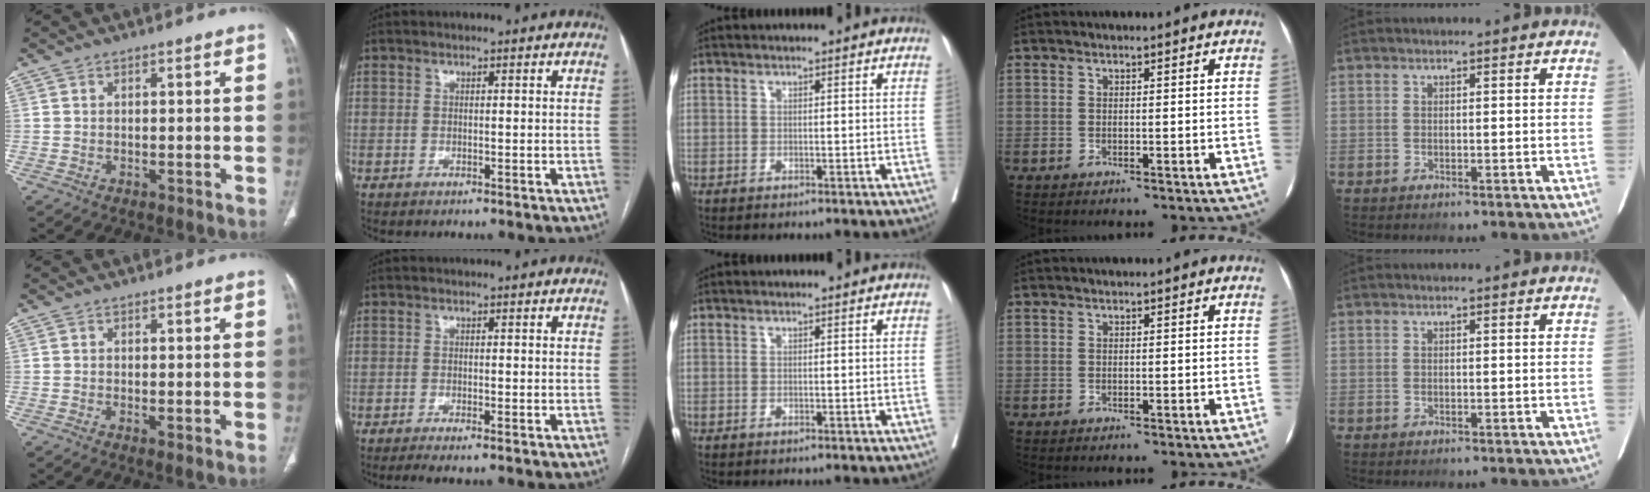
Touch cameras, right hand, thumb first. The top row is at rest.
{"thumb": {"total": 1.4, "force": [-0.2, 0.3, 1.3], "torque": [-0.031, -0.008, -0.004]}, "index": {"total": 2.6, "force": [-2.0, -0.1, 1.6], "torque": [-0.027, -0.005, -0.033]}}